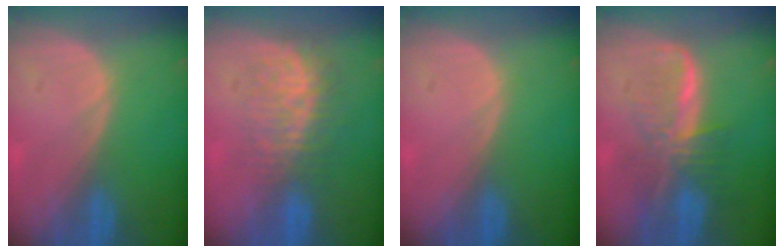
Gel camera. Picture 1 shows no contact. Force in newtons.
{"total": 8.3, "press": 7.2, "slide": 4.0}
{"total": 0.0}
{"total": 7.6, "press": 6.7, "slide": 3.7}